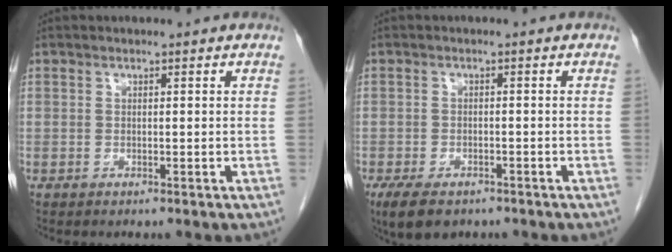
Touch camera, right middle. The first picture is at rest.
{"total": 5.9, "force": [-4.1, 2.7, 3.3], "torque": [-0.062, -0.010, -0.062]}